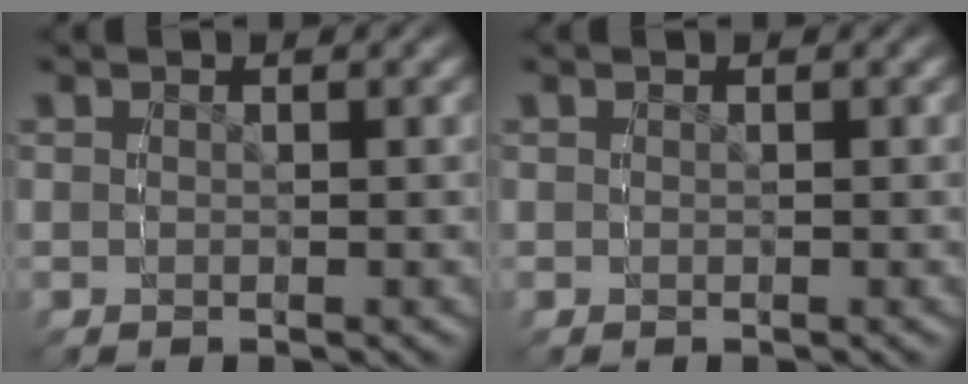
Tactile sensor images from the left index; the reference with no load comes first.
{"total": 0.0}